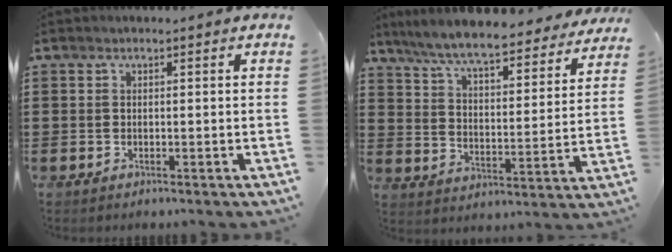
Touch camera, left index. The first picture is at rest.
{"total": 8.0, "force": [7.3, 0.4, 3.3], "torque": [-0.095, -0.044, 0.125]}